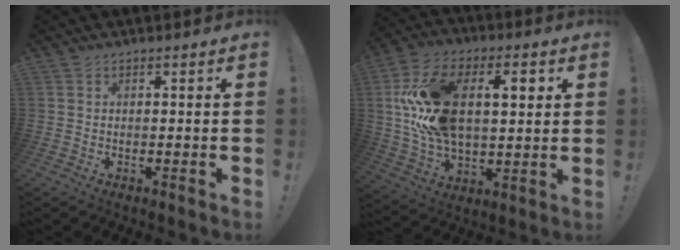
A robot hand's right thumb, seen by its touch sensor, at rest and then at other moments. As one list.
[{"total": 21.4, "force": [4.5, 13.0, 16.4], "torque": [-0.290, 0.003, 0.075]}]